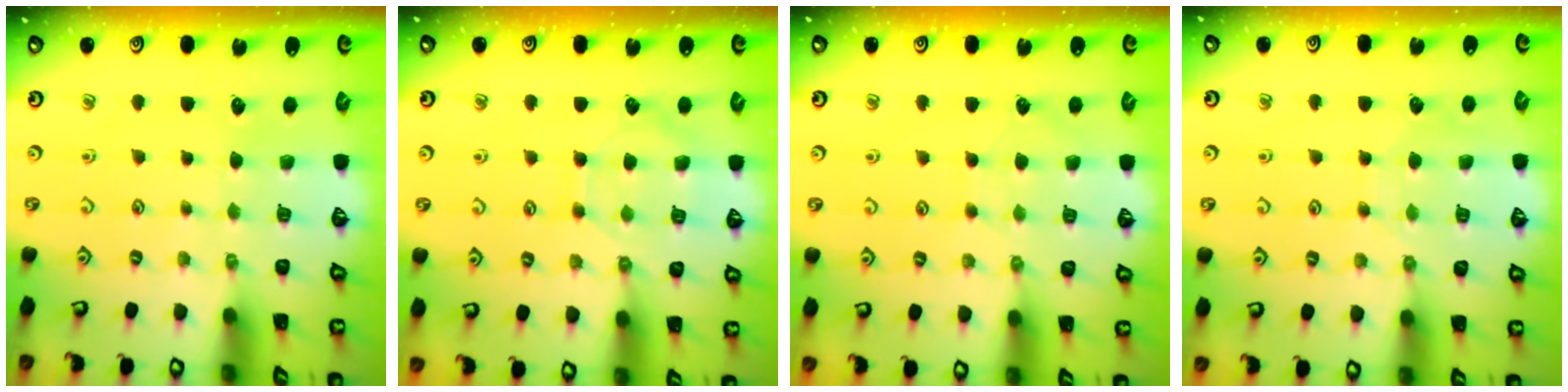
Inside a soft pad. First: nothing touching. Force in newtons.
{"total": 8.2, "press": 8.2, "slide": 0.8}
{"total": 5.7, "press": 5.7, "slide": 0.5}
{"total": 5.7, "press": 5.7, "slide": 0.6}